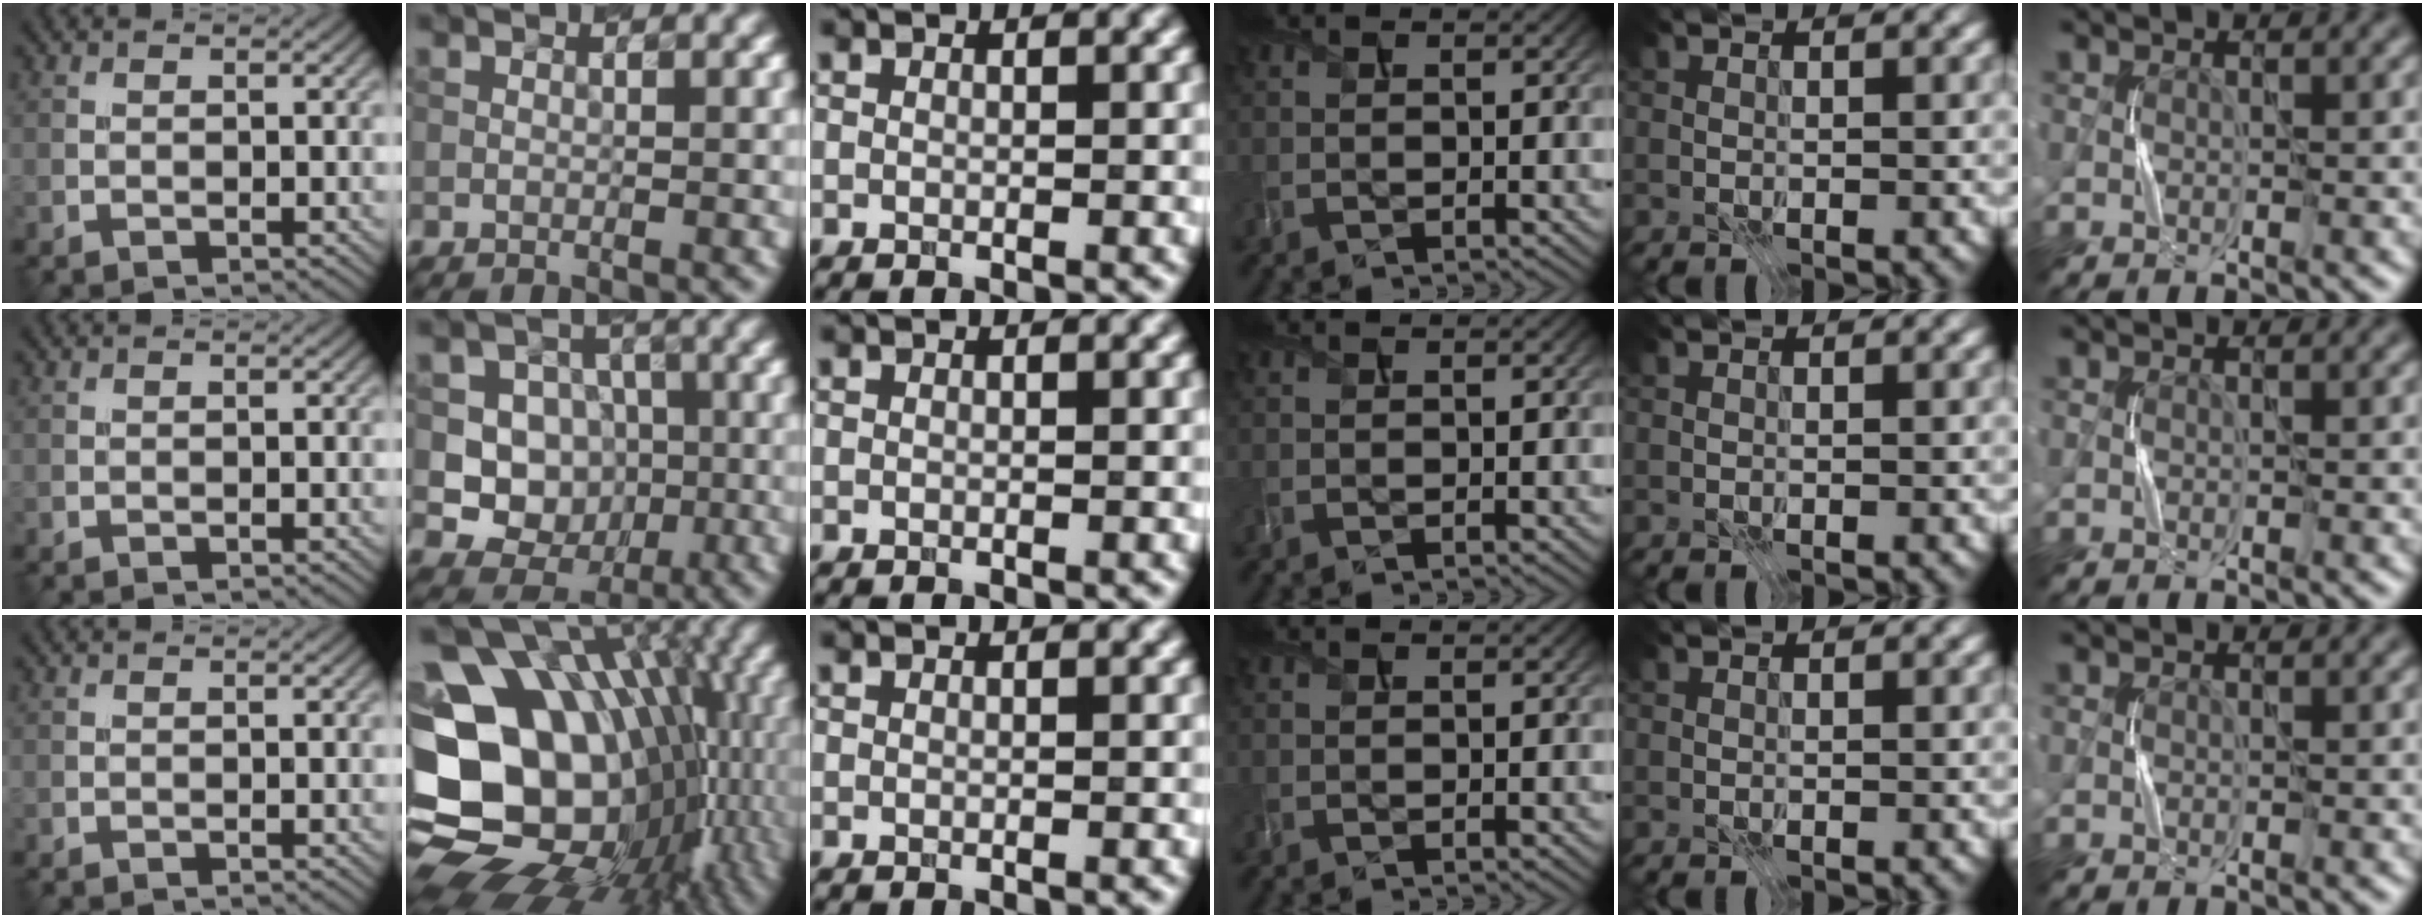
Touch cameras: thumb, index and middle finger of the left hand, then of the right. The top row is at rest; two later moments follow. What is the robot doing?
{"motion": "press", "object": "joystick"}